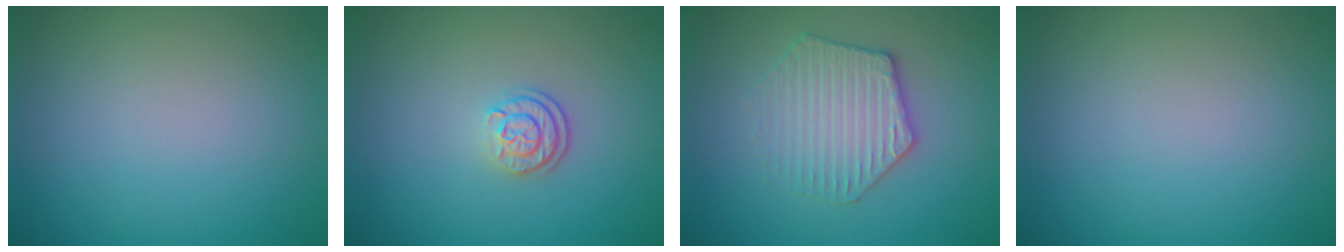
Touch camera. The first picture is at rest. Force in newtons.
{"total": 2.2, "press": 1.8, "slide": 1.3}
{"total": 3.4, "press": 3.3, "slide": 0.5}
{"total": 0.0}